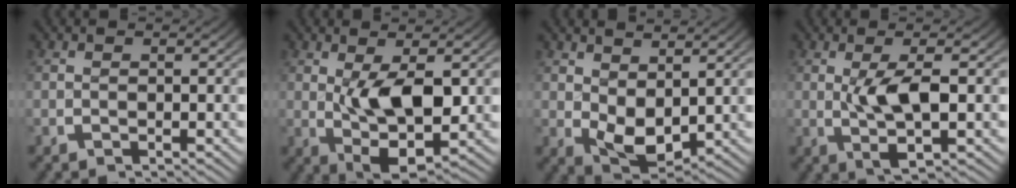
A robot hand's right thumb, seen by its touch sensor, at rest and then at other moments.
{"total": 7.5, "force": [0.0, 4.1, 6.2], "torque": [-0.117, -0.029, 0.010]}
{"total": 5.3, "force": [0.4, 3.7, 3.7], "torque": [-0.075, -0.032, 0.022]}
{"total": 4.9, "force": [0.1, 1.9, 4.5], "torque": [-0.088, -0.010, 0.005]}